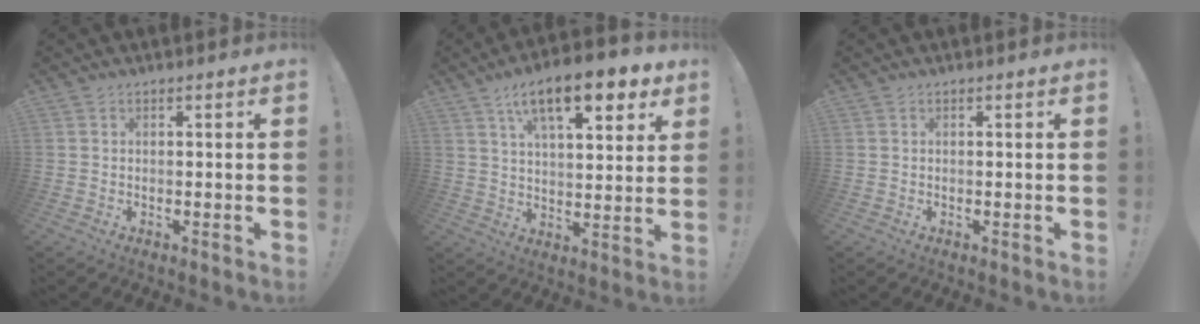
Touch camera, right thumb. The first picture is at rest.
{"total": 16.0, "force": [8.5, 5.8, 12.2], "torque": [-0.188, -0.035, 0.136]}
{"total": 0.0}